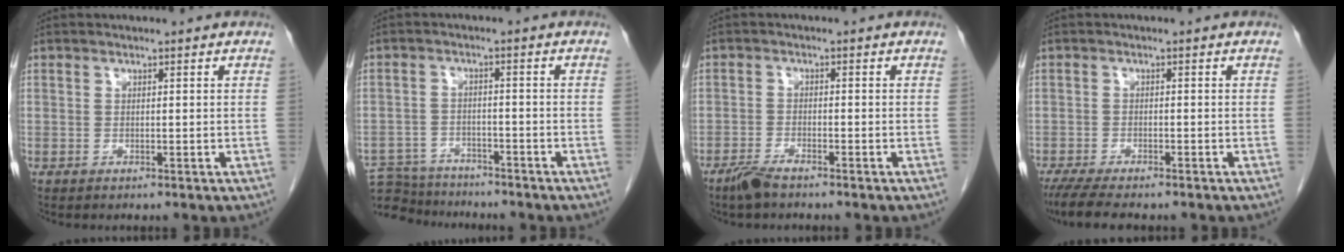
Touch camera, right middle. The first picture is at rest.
{"total": 9.9, "force": [-9.3, 2.8, 1.7], "torque": [-0.034, 0.005, -0.145]}
{"total": 3.2, "force": [-2.6, 0.5, 1.8], "torque": [-0.042, -0.005, -0.050]}
{"total": 7.5, "force": [-6.0, 1.7, 4.2], "torque": [-0.065, -0.015, -0.096]}